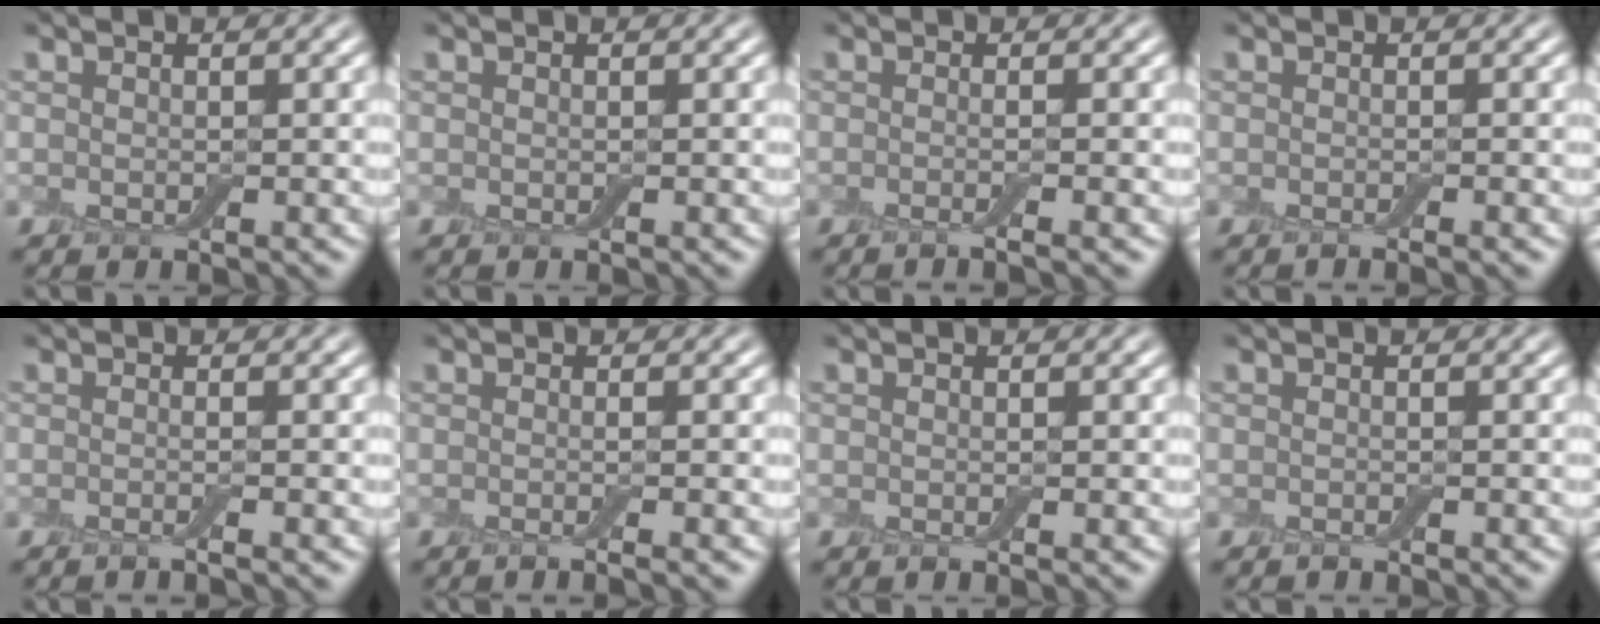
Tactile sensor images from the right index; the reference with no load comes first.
{"total": 0.0}
{"total": 2.1, "force": [-0.5, 0.7, 1.9], "torque": [-0.011, -0.006, -0.020]}
{"total": 1.1, "force": [-0.6, 0.1, 0.9], "torque": [-0.006, -0.002, -0.012]}
{"total": 1.5, "force": [-0.6, 0.3, 1.4], "torque": [-0.012, -0.006, -0.017]}
{"total": 2.2, "force": [-0.7, 0.7, 1.9], "torque": [-0.006, -0.001, -0.015]}
{"total": 0.6, "force": [-0.3, 0.0, 0.6], "torque": [-0.006, -0.003, -0.005]}
{"total": 0.6, "force": [-0.5, 0.0, 0.3], "torque": [-0.004, 0.000, -0.009]}